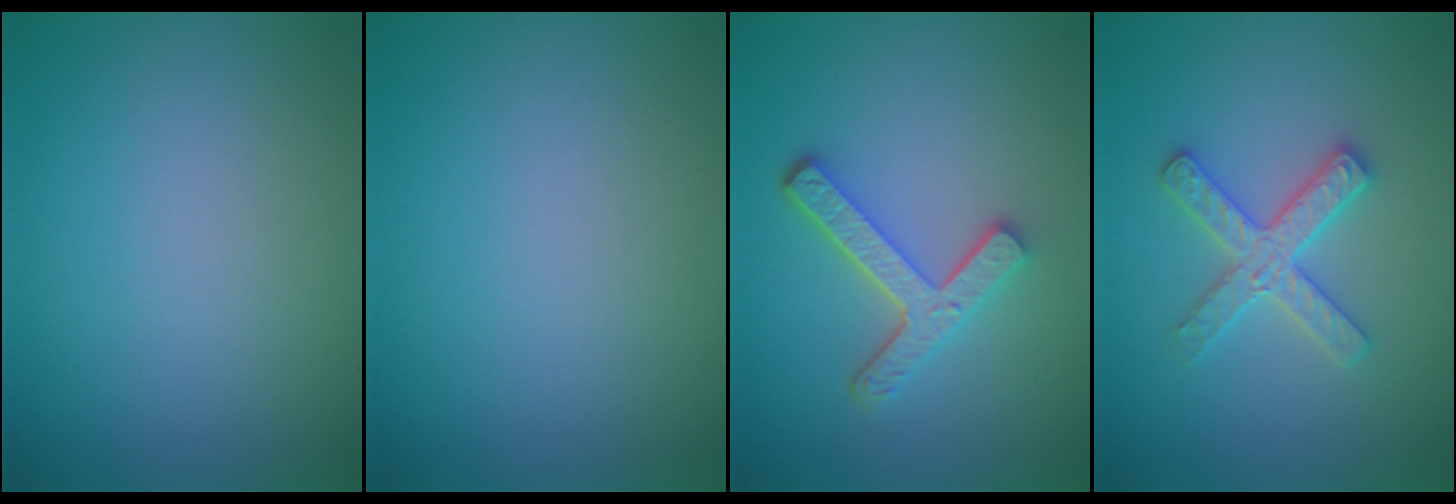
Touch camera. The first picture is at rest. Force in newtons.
{"total": 0.0}
{"total": 4.4, "press": 3.3, "slide": 2.9}
{"total": 2.9, "press": 2.9, "slide": 0.5}